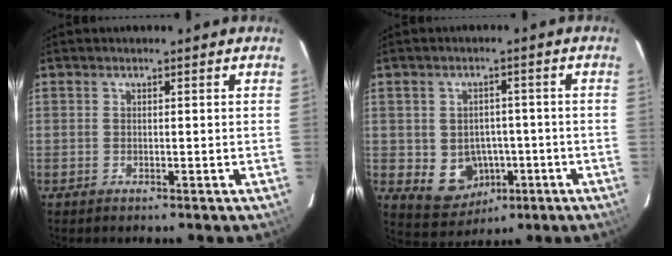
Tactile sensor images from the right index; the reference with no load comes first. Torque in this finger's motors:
{"motor_torque": [0.21, -0.12, 0.18, 0.01]}